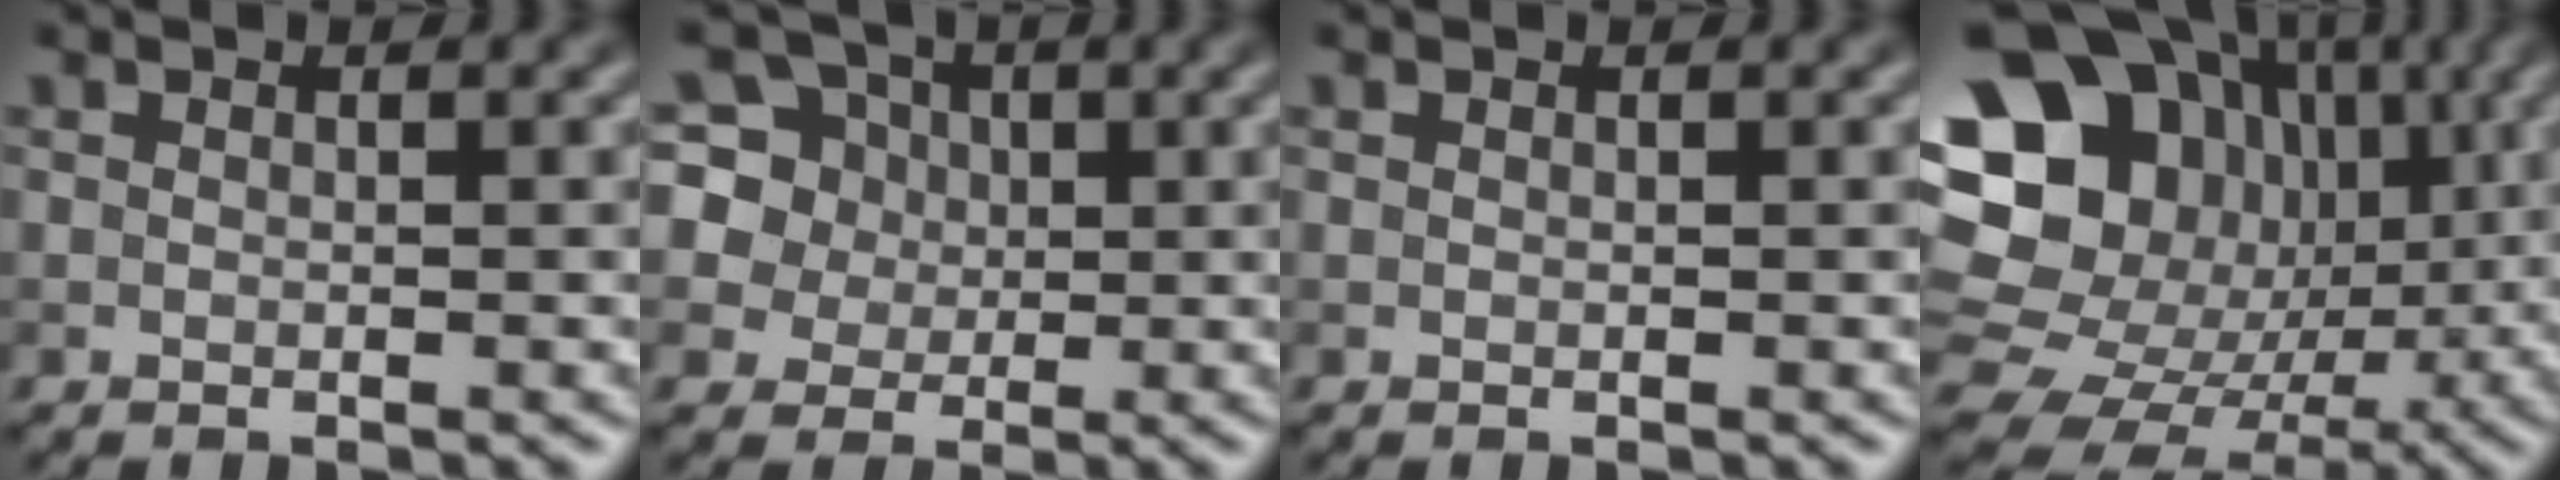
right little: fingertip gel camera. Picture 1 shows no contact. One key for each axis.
{"total": 11.6, "fx": 4.5, "fy": 9.8, "fz": 4.3, "tx": -0.118, "ty": 0.048, "tz": 0.066}
{"total": 0.0}
{"total": 20.4, "fx": 4.7, "fy": 17.5, "fz": 9.5, "tx": -0.184, "ty": 0.049, "tz": 0.064}